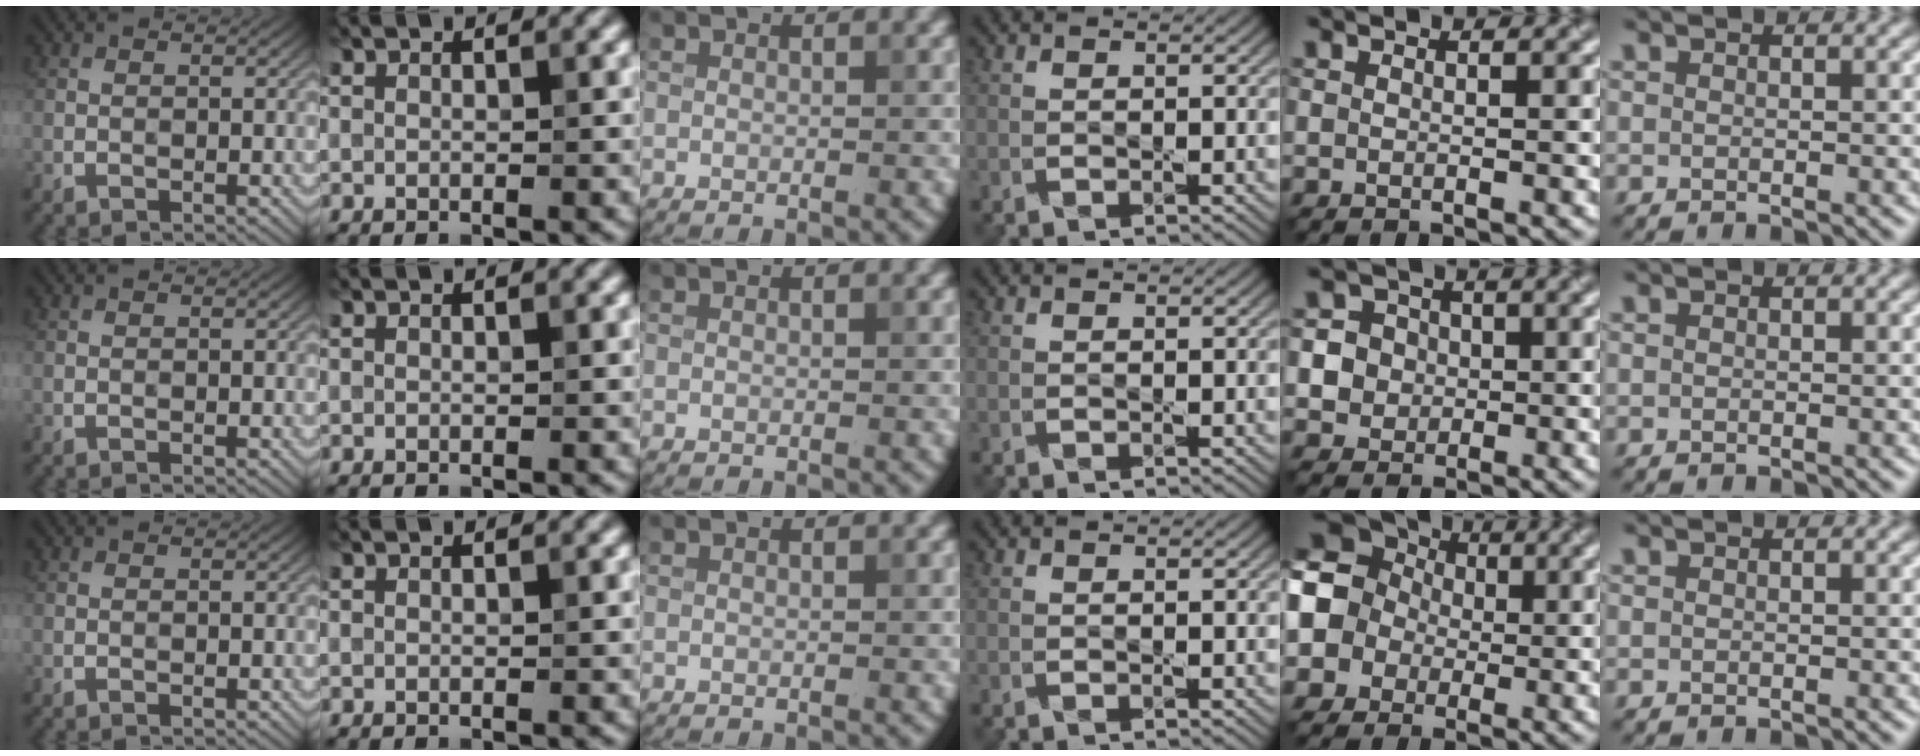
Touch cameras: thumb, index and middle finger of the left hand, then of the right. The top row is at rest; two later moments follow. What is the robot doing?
{"motion": "press", "object": "joystick"}